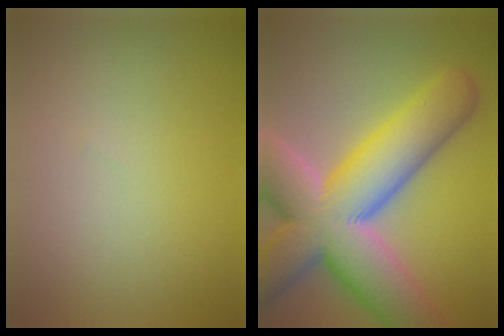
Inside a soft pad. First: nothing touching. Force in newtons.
{"total": 14.7, "press": 14.7, "slide": 1.0}